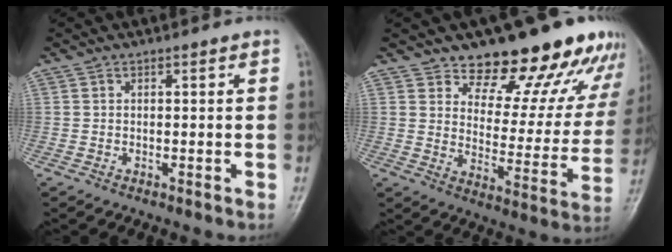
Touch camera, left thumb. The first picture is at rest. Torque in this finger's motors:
{"motor_torque": [1.02, 1.26, 1.51, -1.26, 0.02]}